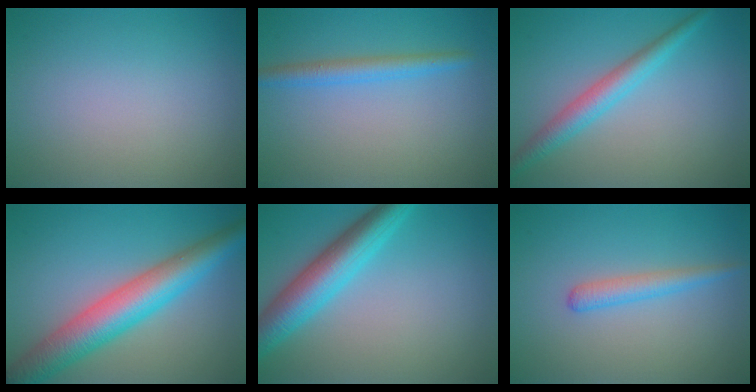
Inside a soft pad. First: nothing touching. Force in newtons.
{"total": 2.4, "press": 2.4, "slide": 0.2}
{"total": 3.3, "press": 3.2, "slide": 0.1}
{"total": 7.6, "press": 7.6, "slide": 0.2}
{"total": 6.0, "press": 6.0, "slide": 0.1}
{"total": 2.0, "press": 1.9, "slide": 0.1}